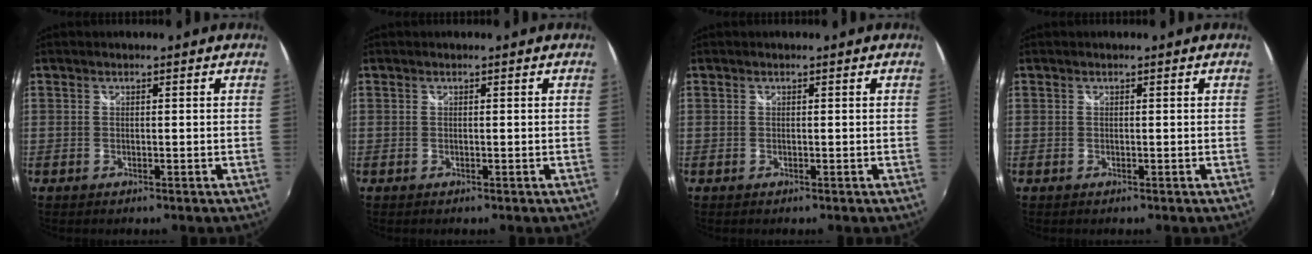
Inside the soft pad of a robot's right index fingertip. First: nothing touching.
{"total": 0.0}
{"total": 0.0}
{"total": 0.0}